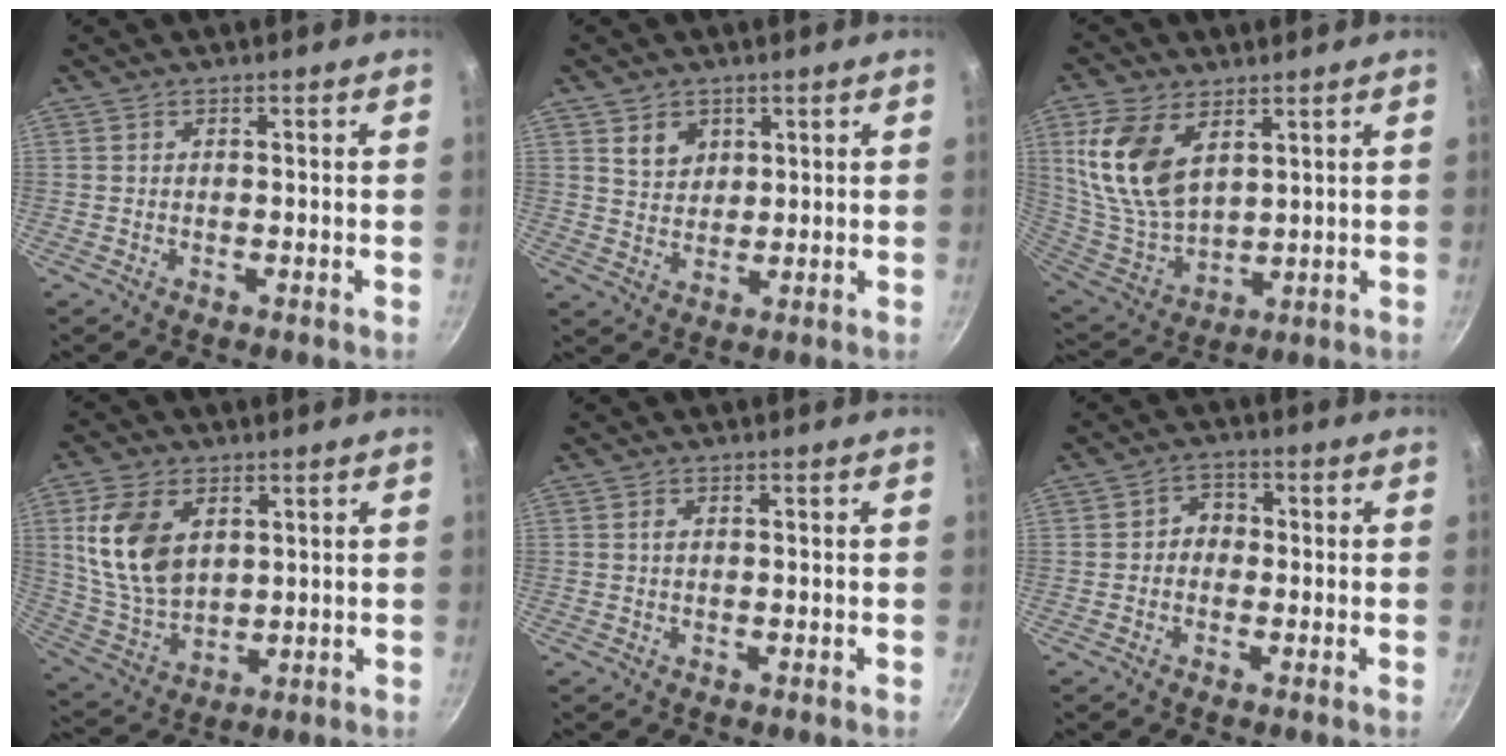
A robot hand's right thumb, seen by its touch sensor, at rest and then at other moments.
{"total": 4.9, "force": [2.2, 3.8, 2.2], "torque": [-0.020, -0.008, 0.044]}
{"total": 15.2, "force": [5.8, 8.9, 10.9], "torque": [-0.209, -0.029, 0.128]}
{"total": 13.6, "force": [3.9, 8.8, 9.7], "torque": [-0.171, -0.021, 0.089]}
{"total": 0.6, "force": [0.1, 0.3, 0.5], "torque": [-0.011, 0.002, 0.002]}
{"total": 3.4, "force": [-0.4, 3.0, 1.7], "torque": [-0.005, 0.012, -0.015]}